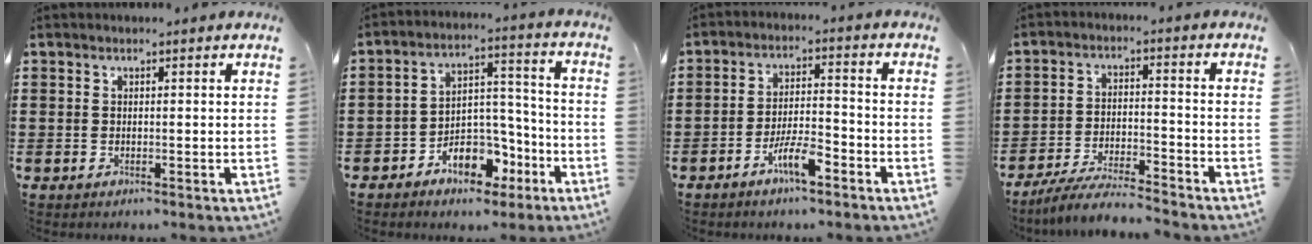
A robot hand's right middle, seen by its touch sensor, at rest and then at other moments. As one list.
[{"total": 7.8, "force": [-5.1, 4.6, 3.8], "torque": [-0.060, 0.031, -0.090]}, {"total": 6.1, "force": [-4.0, 1.5, 4.4], "torque": [-0.089, 0.003, -0.078]}, {"total": 6.5, "force": [-6.1, 0.3, 2.1], "torque": [-0.044, -0.003, -0.119]}]